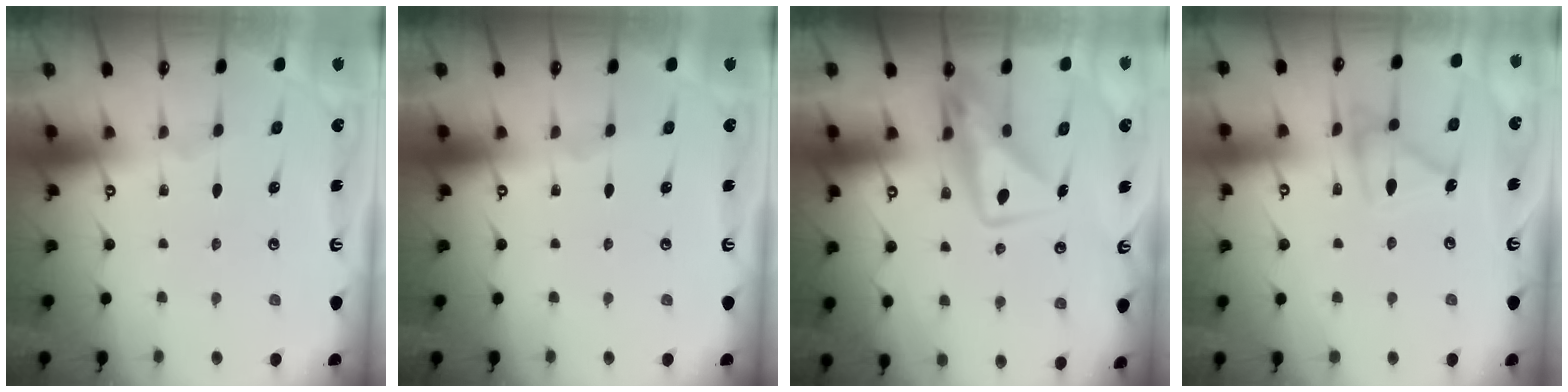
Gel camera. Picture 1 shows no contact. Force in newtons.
{"total": 0.0}
{"total": 10.6, "press": 10.5, "slide": 0.8}
{"total": 13.7, "press": 13.7, "slide": 0.9}